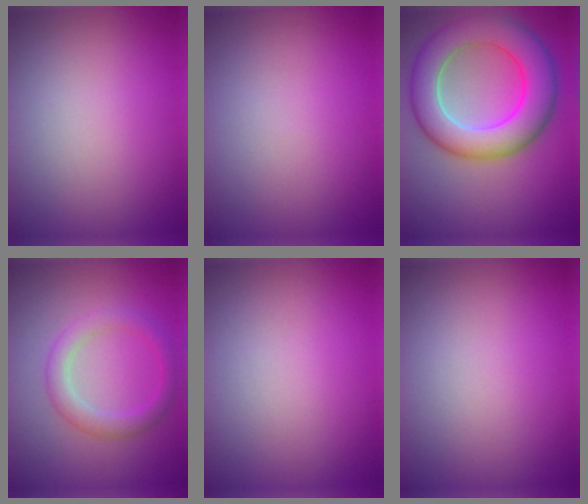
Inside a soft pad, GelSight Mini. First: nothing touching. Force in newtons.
{"total": 0.0}
{"total": 9.3, "press": 9.3, "slide": 0.4}
{"total": 2.8, "press": 2.8, "slide": 0.0}
{"total": 0.0}
{"total": 0.0}